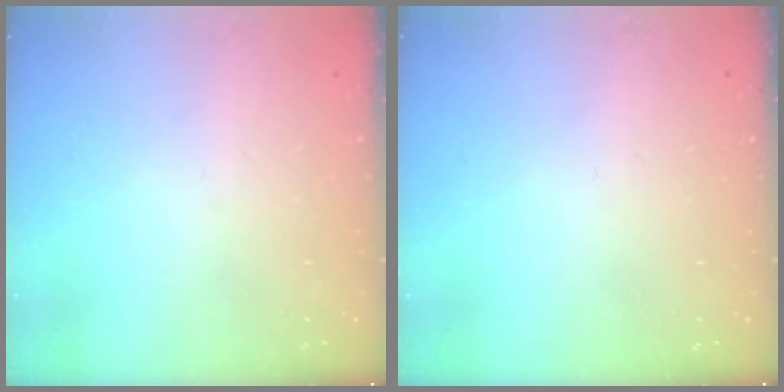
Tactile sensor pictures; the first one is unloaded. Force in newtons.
{"total": 0.0}